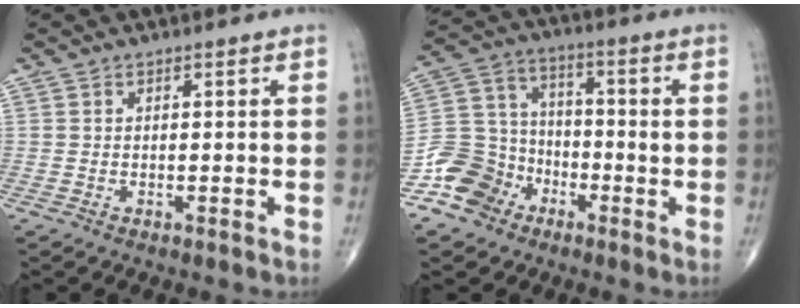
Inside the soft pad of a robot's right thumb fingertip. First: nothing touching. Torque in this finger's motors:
{"motor_torque": [2.67, 2.34, 0.58, -0.68, 0.05]}